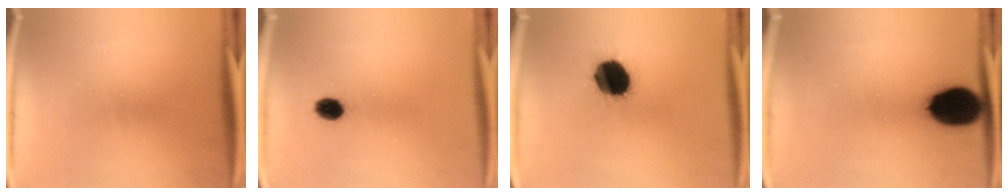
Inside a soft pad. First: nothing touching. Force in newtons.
{"total": 3.5}
{"total": 14.6}
{"total": 14.0}